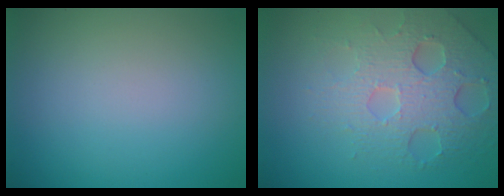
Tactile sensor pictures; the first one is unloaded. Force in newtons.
{"total": 5.8, "press": 4.5, "slide": 3.7}